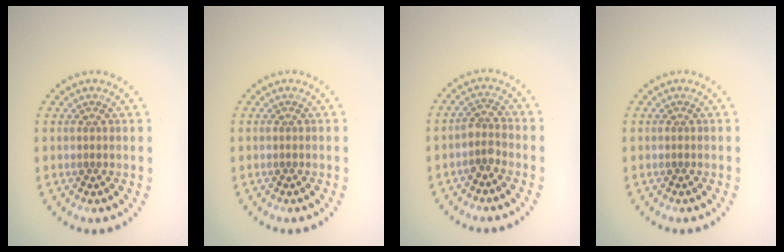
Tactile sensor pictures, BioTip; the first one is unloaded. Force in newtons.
{"total": 0.0}
{"total": 1.9, "press": 1.4, "slide": 1.2}
{"total": 0.0}